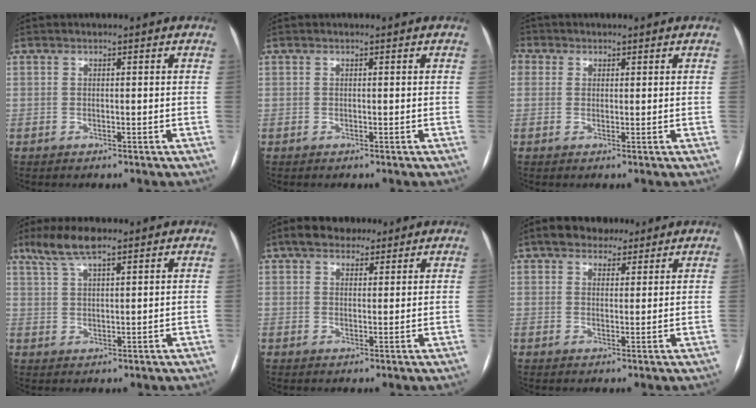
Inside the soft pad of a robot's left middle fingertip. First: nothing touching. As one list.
[{"total": 0.0}, {"total": 3.6, "force": [1.3, 3.2, 1.1], "torque": [-0.027, 0.016, 0.025]}, {"total": 6.1, "force": [4.4, 1.1, 4.1], "torque": [-0.089, 0.017, 0.085]}, {"total": 5.6, "force": [4.1, 3.0, 2.3], "torque": [-0.042, 0.023, 0.071]}, {"total": 5.5, "force": [4.0, 3.1, 2.0], "torque": [-0.030, 0.020, 0.067]}]